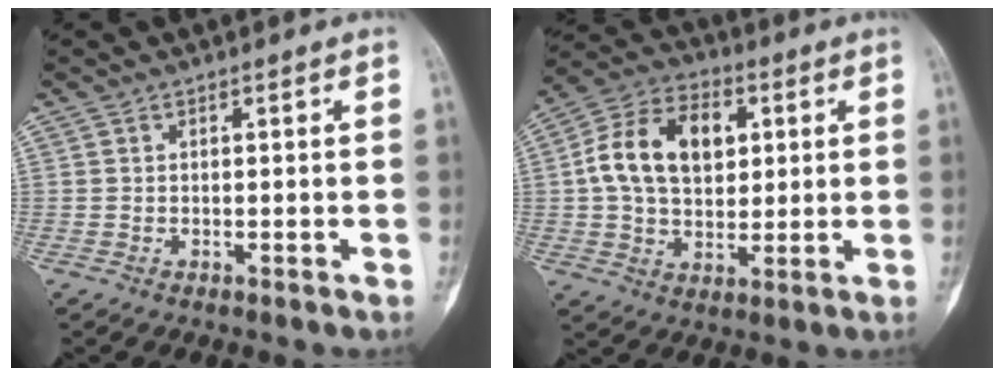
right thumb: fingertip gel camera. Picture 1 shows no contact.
{"total": 15.1, "force": [2.8, 10.3, 10.7], "torque": [-0.159, 0.012, 0.042]}